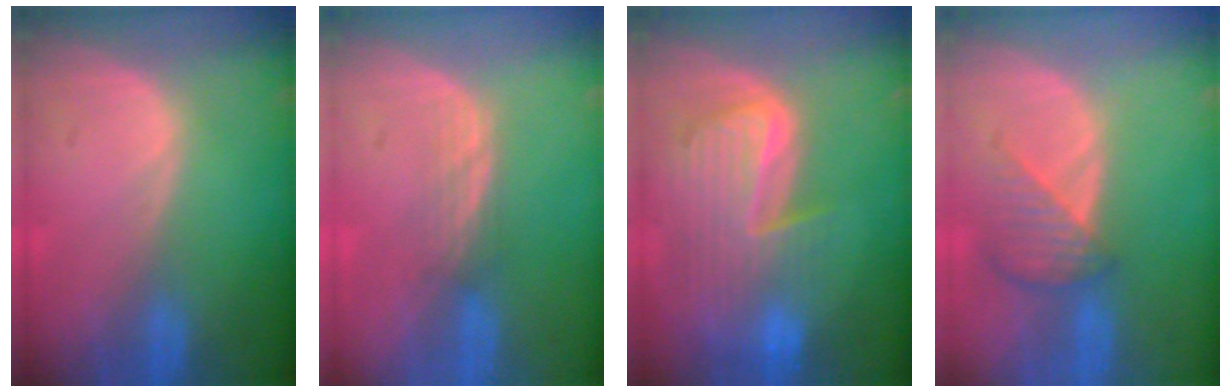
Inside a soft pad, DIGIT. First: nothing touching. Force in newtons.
{"total": 2.3, "press": 2.2, "slide": 0.6}
{"total": 9.9, "press": 8.6, "slide": 5.0}
{"total": 4.5, "press": 4.1, "slide": 1.7}